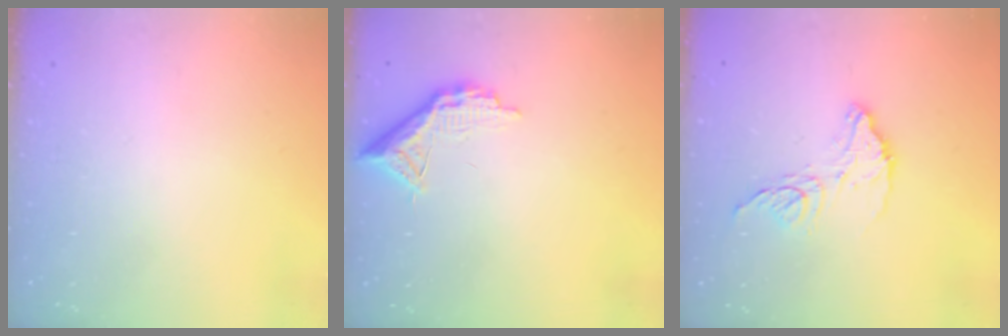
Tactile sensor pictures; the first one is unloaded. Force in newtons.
{"total": 10.3, "press": 10.3, "slide": 0.6}
{"total": 11.4, "press": 11.4, "slide": 0.9}